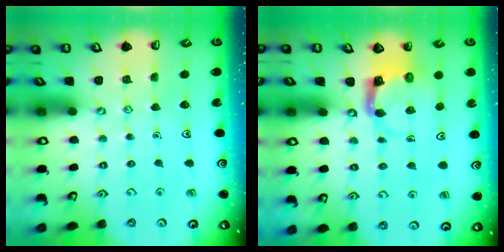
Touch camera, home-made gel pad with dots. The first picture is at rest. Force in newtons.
{"total": 4.0, "press": 3.9, "slide": 0.7}